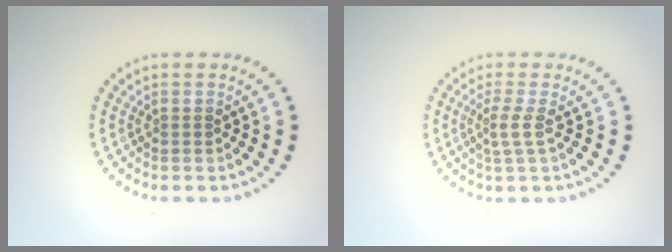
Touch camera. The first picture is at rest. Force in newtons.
{"total": 1.7, "press": 1.1, "slide": 1.3}